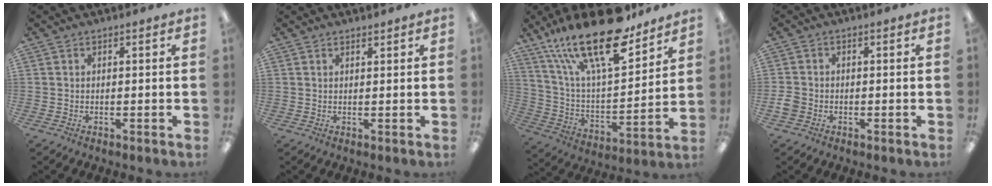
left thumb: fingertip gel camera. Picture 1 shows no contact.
{"total": 0.9, "force": [0.9, 0.1, 0.1], "torque": [-0.002, -0.001, 0.017]}
{"total": 25.0, "force": [17.5, 8.3, 15.8], "torque": [-0.282, -0.109, 0.297]}
{"total": 2.7, "force": [-1.1, 2.2, 1.2], "torque": [-0.017, 0.007, -0.019]}